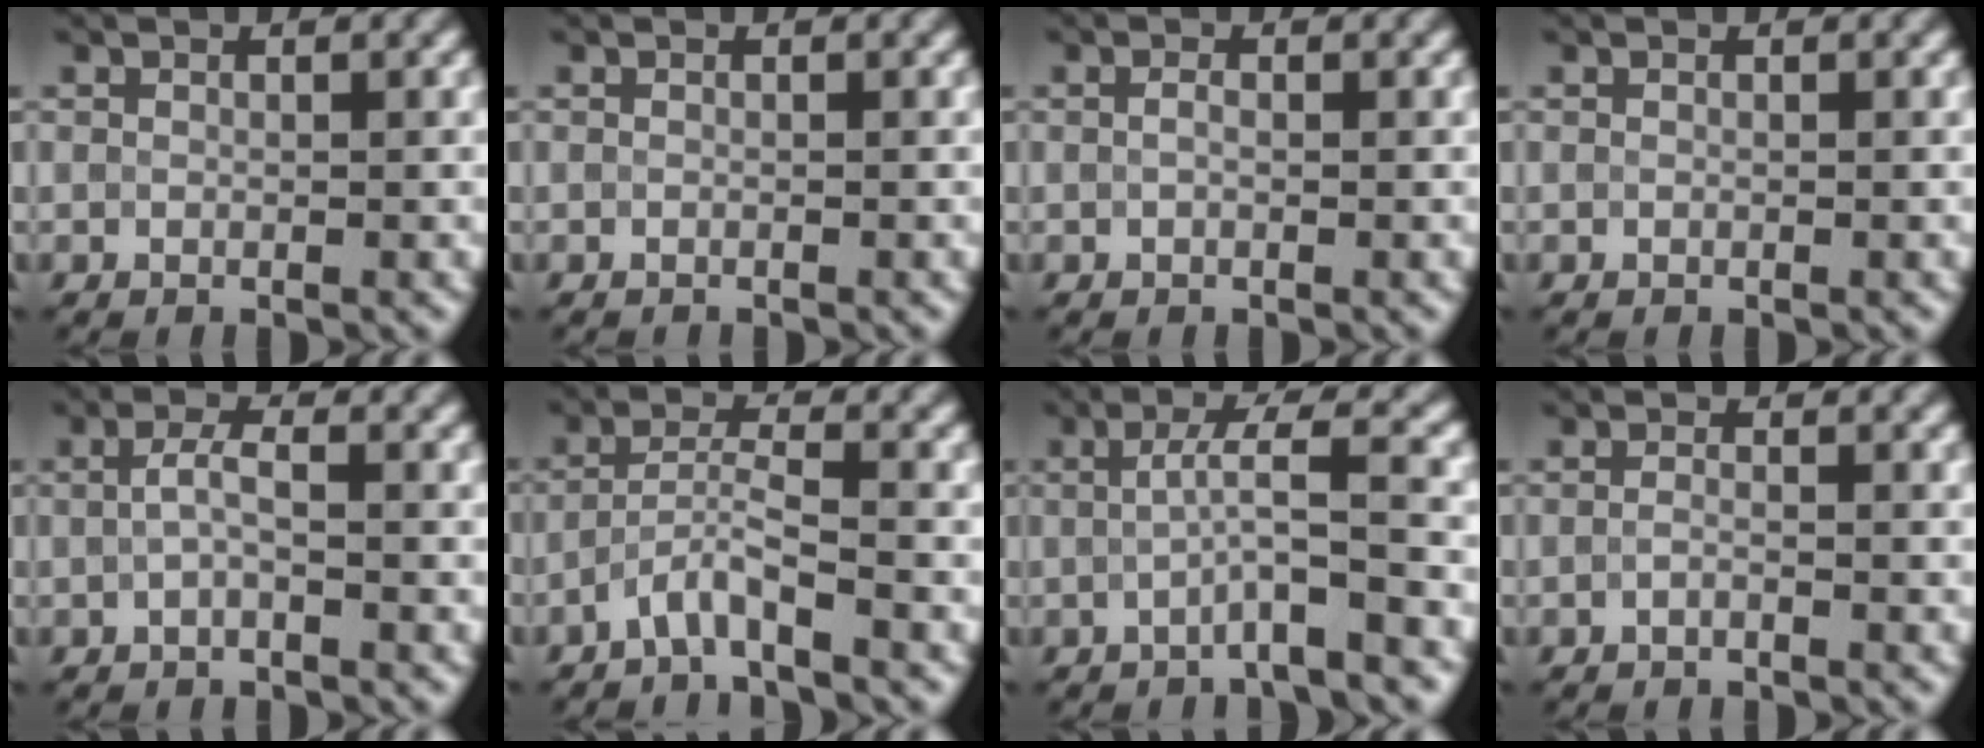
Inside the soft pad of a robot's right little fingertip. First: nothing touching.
{"total": 0.5, "force": [-0.5, 0.0, 0.0], "torque": [0.002, -0.003, -0.010]}
{"total": 0.6, "force": [0.0, 0.2, 0.5], "torque": [-0.015, -0.001, -0.002]}
{"total": 0.0}
{"total": 1.7, "force": [-0.1, 0.4, 1.6], "torque": [-0.037, 0.002, -0.005]}
{"total": 2.8, "force": [-1.8, 0.2, 2.2], "torque": [-0.043, 0.007, -0.043]}
{"total": 4.5, "force": [-1.0, 0.5, 4.4], "torque": [-0.067, 0.011, -0.029]}
{"total": 0.9, "force": [-0.6, 0.3, 0.7], "torque": [-0.012, -0.003, -0.014]}